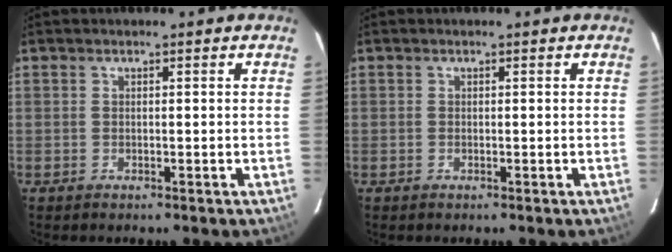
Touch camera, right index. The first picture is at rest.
{"total": 0.0}